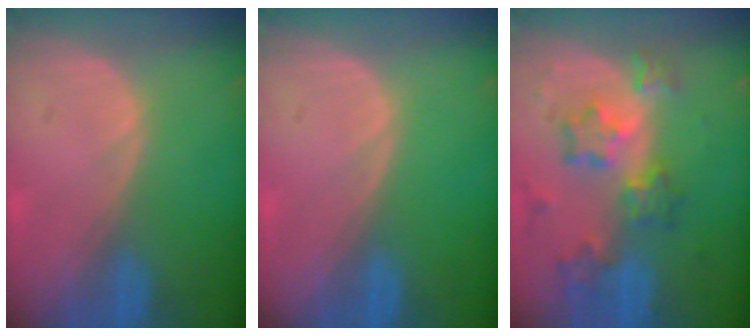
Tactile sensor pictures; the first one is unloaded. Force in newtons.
{"total": 0.0}
{"total": 8.5, "press": 7.5, "slide": 4.1}